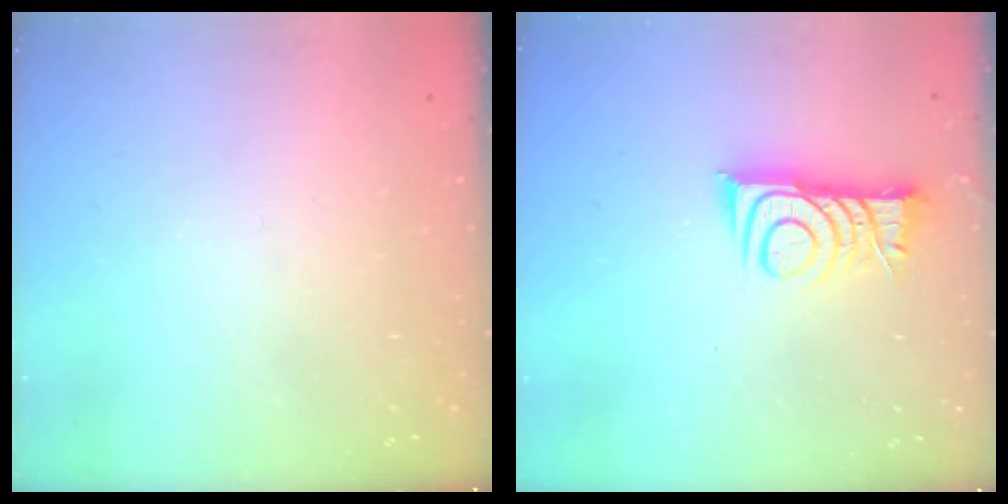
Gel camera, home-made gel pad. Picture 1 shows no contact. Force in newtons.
{"total": 8.8, "press": 8.8, "slide": 0.1}